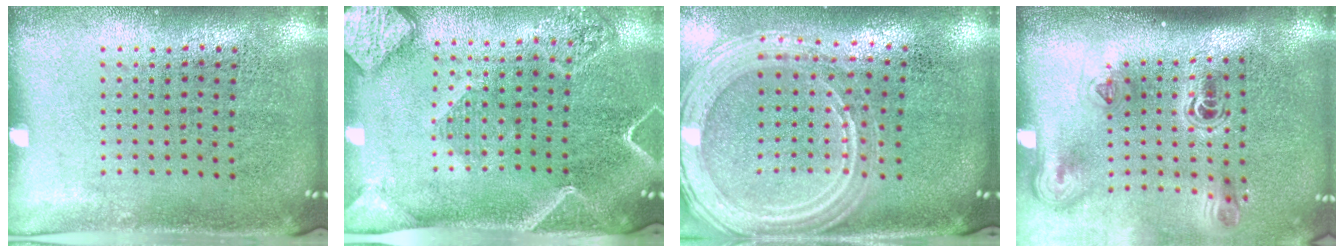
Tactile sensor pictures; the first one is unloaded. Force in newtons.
{"total": 2.6, "press": 2.2, "slide": 1.3}
{"total": 2.1, "press": 1.9, "slide": 0.9}
{"total": 2.3, "press": 1.5, "slide": 1.7}